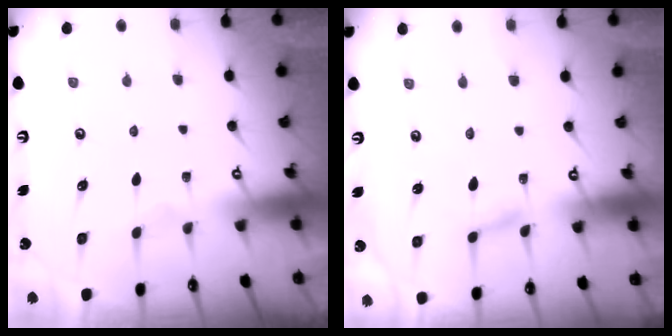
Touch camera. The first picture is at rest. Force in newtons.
{"total": 2.1, "press": 2.1, "slide": 0.3}